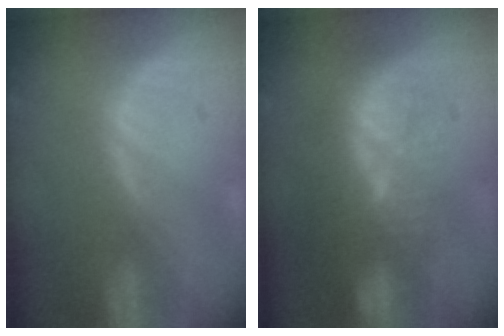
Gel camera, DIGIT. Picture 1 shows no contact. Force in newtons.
{"total": 9.6, "press": 9.2, "slide": 2.8}